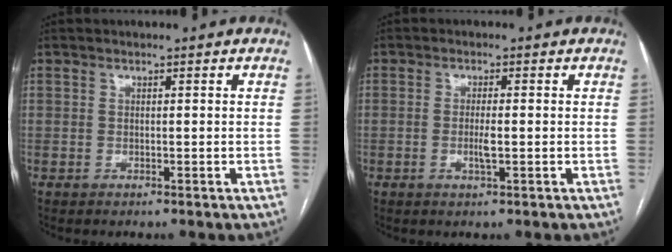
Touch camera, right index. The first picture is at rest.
{"total": 2.5, "force": [-0.5, 0.3, 2.4], "torque": [-0.050, -0.004, -0.008]}